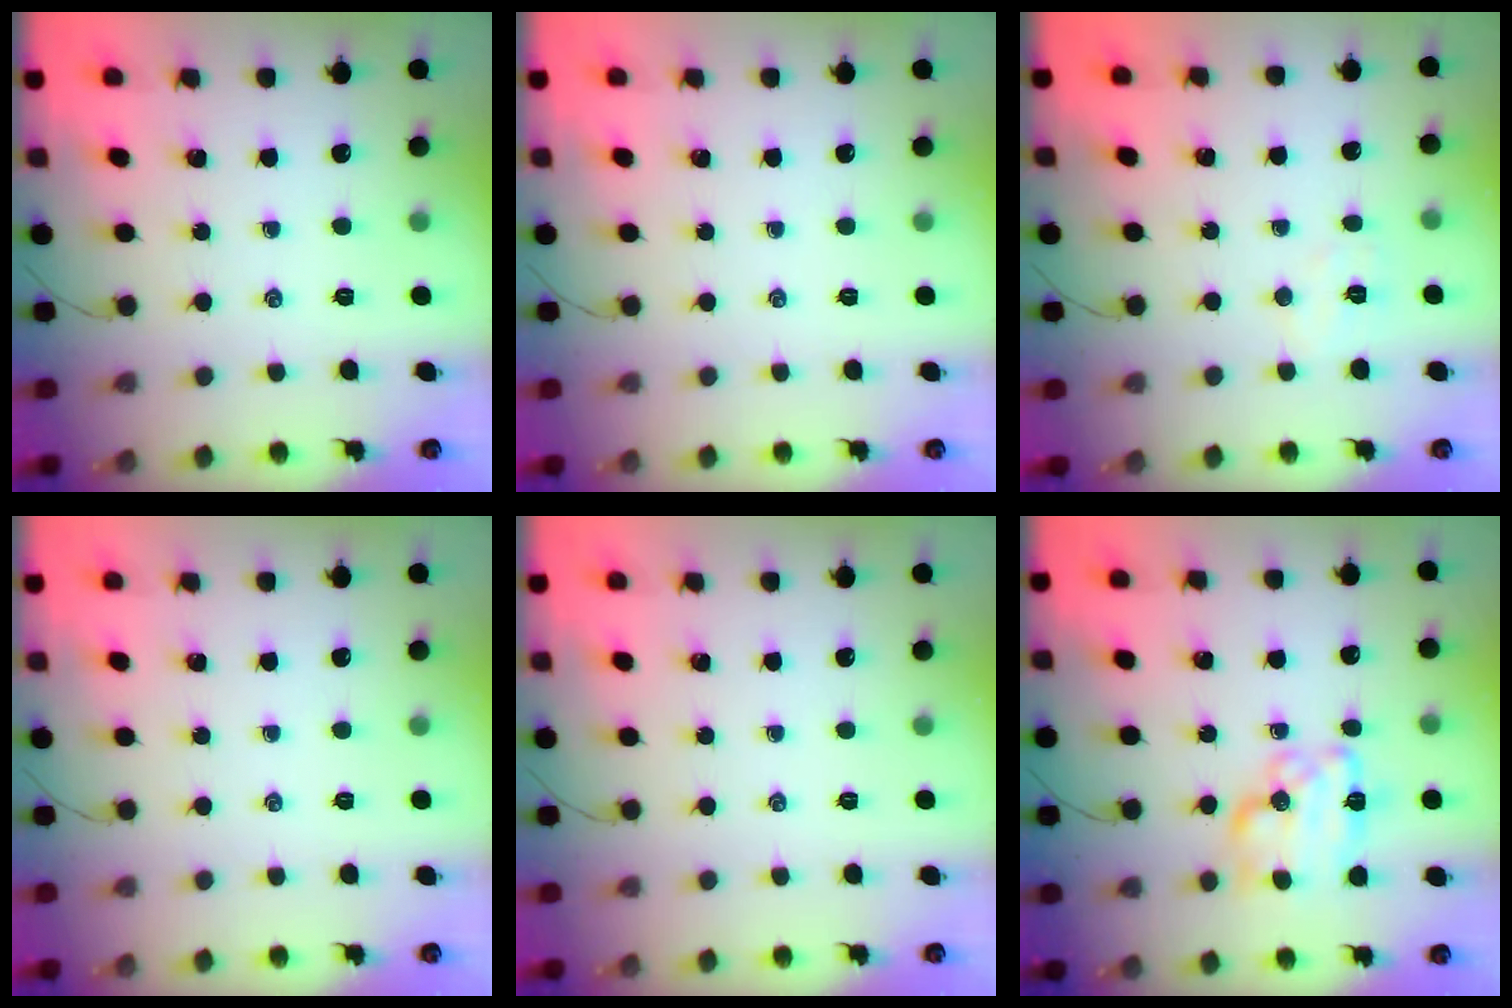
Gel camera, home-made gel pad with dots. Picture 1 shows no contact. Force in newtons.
{"total": 0.0}
{"total": 4.3, "press": 4.1, "slide": 1.1}
{"total": 0.0}
{"total": 0.0}
{"total": 13.1, "press": 13.1, "slide": 0.4}